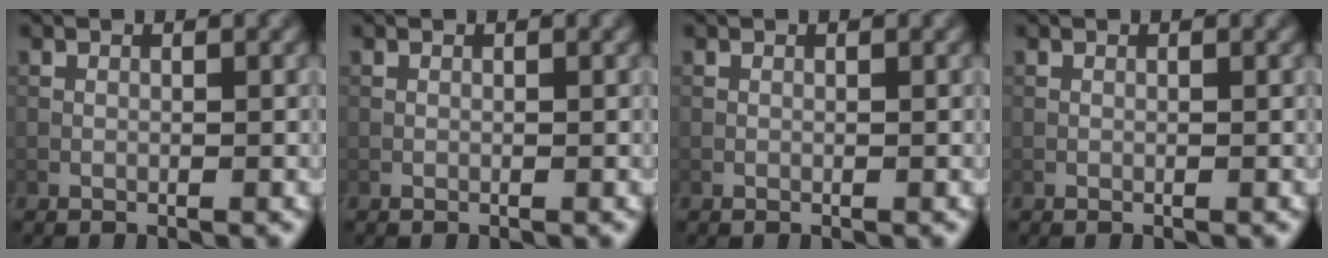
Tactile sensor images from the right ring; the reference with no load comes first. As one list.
[{"total": 0.0}, {"total": 0.0}, {"total": 0.0}]